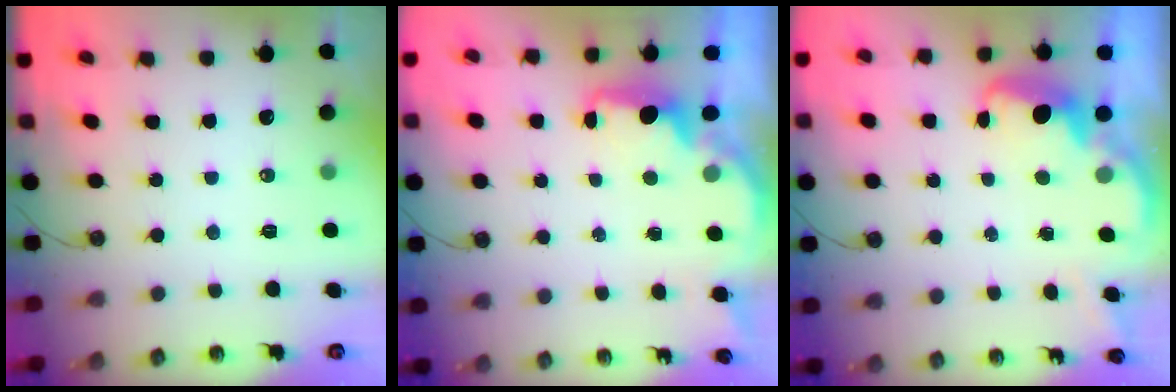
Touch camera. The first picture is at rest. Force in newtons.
{"total": 2.1, "press": 2.0, "slide": 0.6}
{"total": 2.7, "press": 2.6, "slide": 0.4}